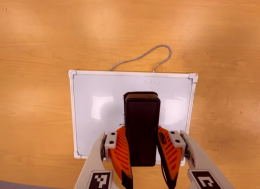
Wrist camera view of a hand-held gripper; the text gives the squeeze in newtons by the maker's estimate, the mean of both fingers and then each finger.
{"total": 9.4, "left": 7.8, "right": 11.0}